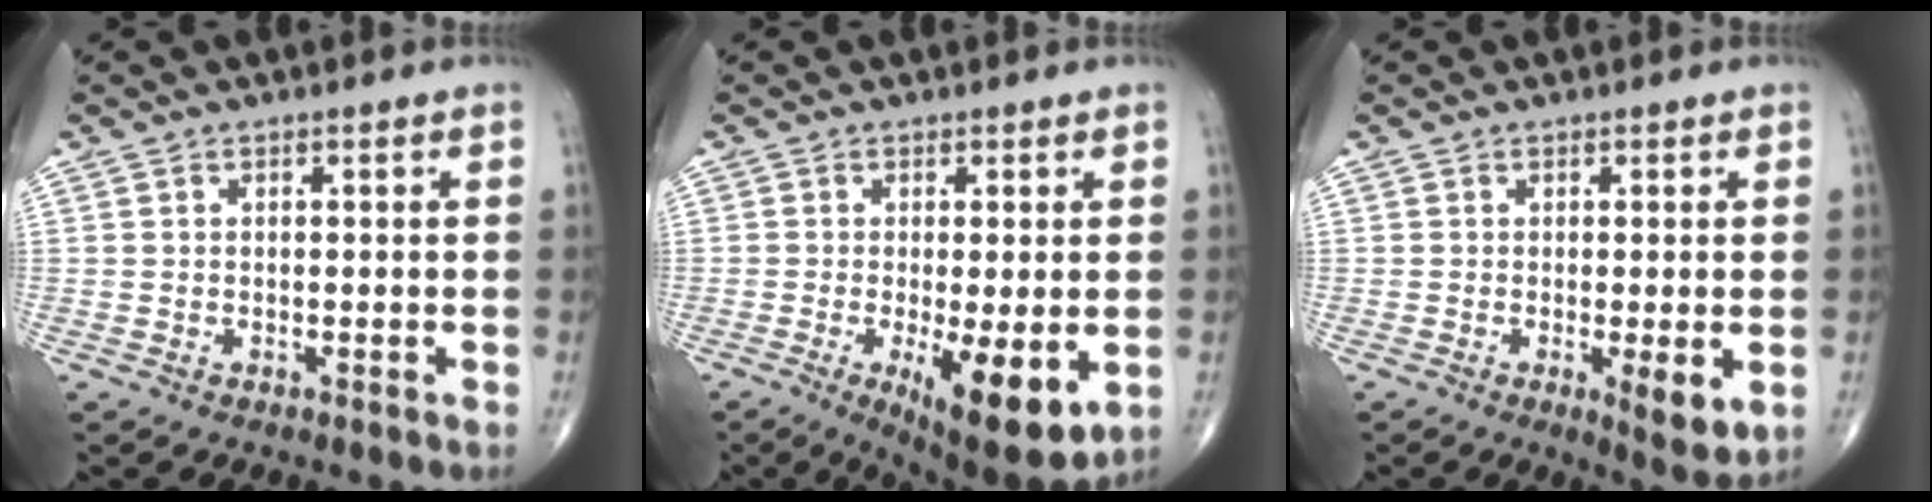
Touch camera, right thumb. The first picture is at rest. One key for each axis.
{"total": 11.8, "fx": -3.1, "fy": 3.5, "fz": 10.8, "tx": -0.160, "ty": -0.027, "tz": -0.039}
{"total": 5.3, "fx": -1.1, "fy": 1.3, "fz": 5.0, "tx": -0.076, "ty": -0.019, "tz": -0.017}